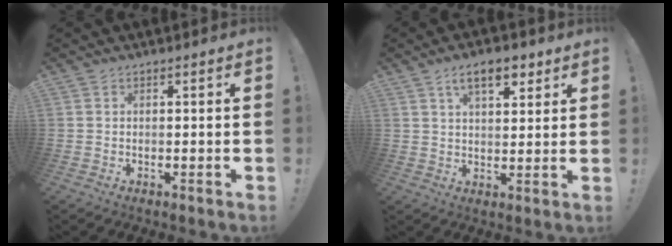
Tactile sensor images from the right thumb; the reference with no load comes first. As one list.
[{"total": 9.0, "force": [5.0, 4.0, 6.3], "torque": [-0.089, -0.009, 0.086]}]